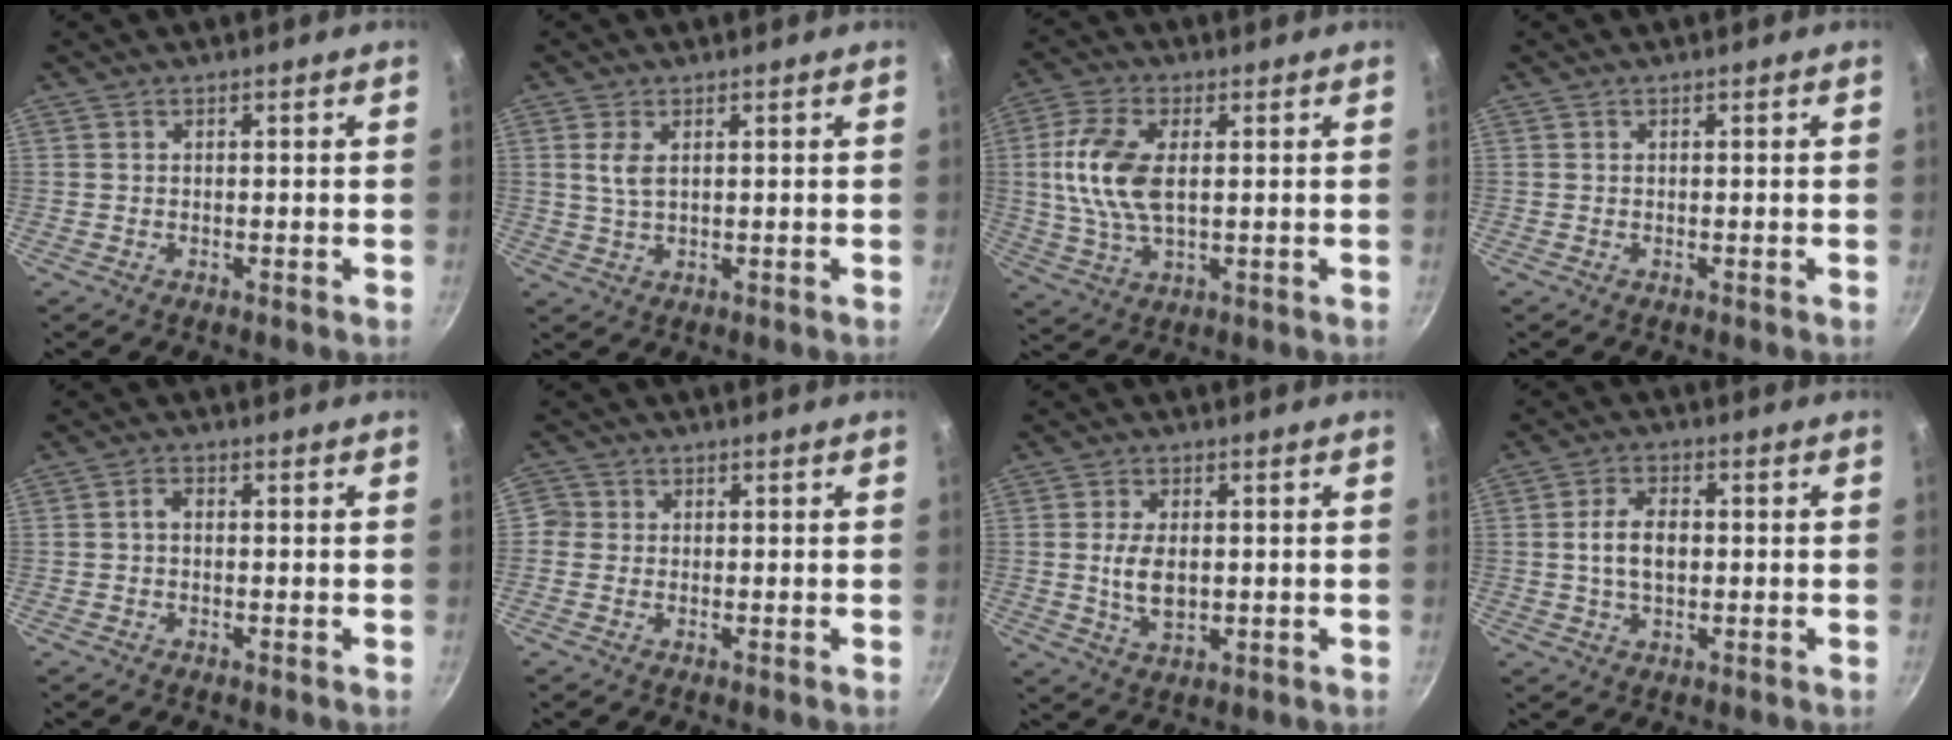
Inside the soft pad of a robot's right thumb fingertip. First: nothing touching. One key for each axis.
{"total": 3.3, "fx": 1.1, "fy": 1.5, "fz": 2.8, "tx": -0.057, "ty": -0.007, "tz": 0.023}
{"total": 11.7, "fx": 1.4, "fy": 6.1, "fz": 9.9, "tx": -0.200, "ty": 0.005, "tz": 0.024}
{"total": 0.0}
{"total": 1.7, "fx": -0.2, "fy": 1.2, "fz": 1.2, "tx": -0.020, "ty": 0.008, "tz": -0.005}
{"total": 2.2, "fx": -0.3, "fy": 2.2, "fz": 0.4, "tx": 0.012, "ty": 0.006, "tz": -0.013}
{"total": 6.6, "fx": 0.1, "fy": 3.8, "fz": 5.4, "tx": -0.100, "ty": -0.007, "tz": 0.005}
{"total": 6.7, "fx": 0.1, "fy": 4.0, "fz": 5.3, "tx": -0.087, "ty": 0.012, "tz": -0.002}